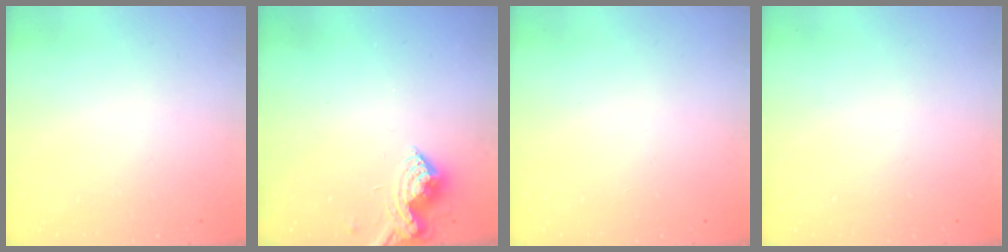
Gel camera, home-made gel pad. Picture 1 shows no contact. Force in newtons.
{"total": 8.9, "press": 8.8, "slide": 0.6}
{"total": 0.0}
{"total": 0.0}